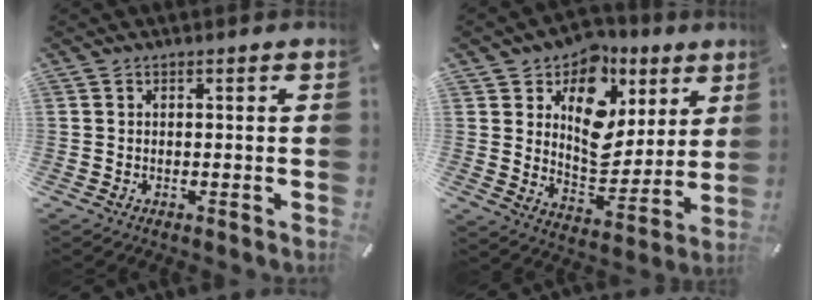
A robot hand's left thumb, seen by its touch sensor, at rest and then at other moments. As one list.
[{"total": 14.2, "force": [5.5, 10.9, 7.2], "torque": [-0.096, -0.044, 0.104]}]